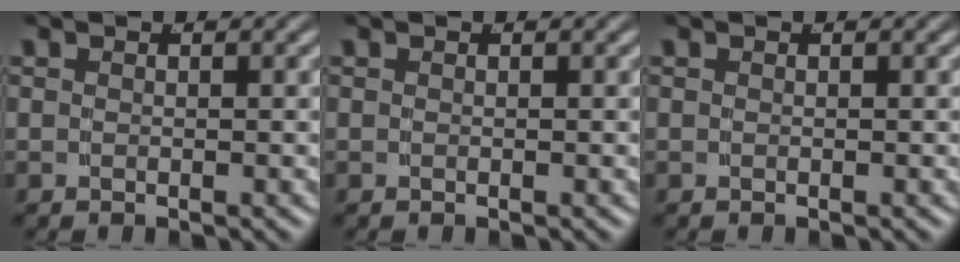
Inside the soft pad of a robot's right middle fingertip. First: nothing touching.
{"total": 0.0}
{"total": 0.0}